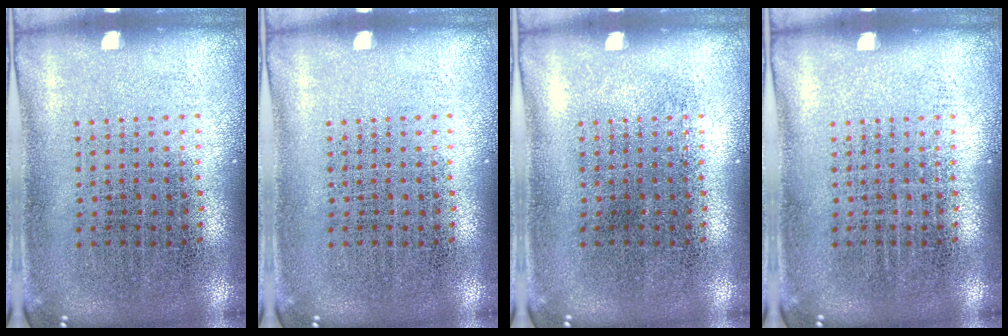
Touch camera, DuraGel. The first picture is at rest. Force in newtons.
{"total": 0.0}
{"total": 0.0}
{"total": 0.0}